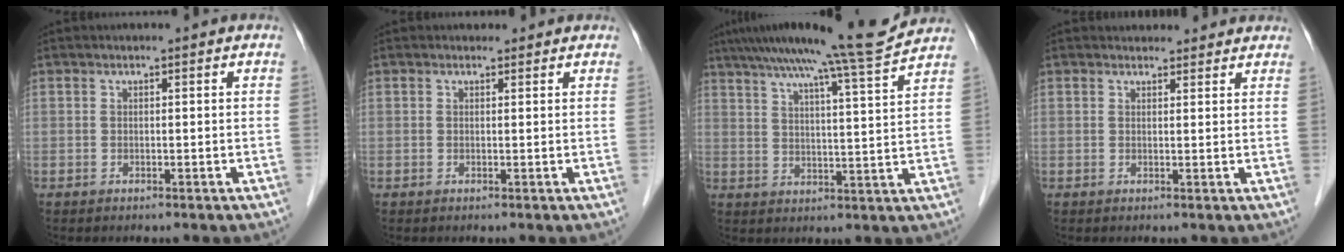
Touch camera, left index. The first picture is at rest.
{"total": 1.1, "force": [0.9, 0.6, 0.0], "torque": [-0.003, 0.002, 0.008]}
{"total": 14.8, "force": [12.7, -1.8, 7.4], "torque": [-0.121, -0.013, 0.176]}
{"total": 5.2, "force": [4.8, 1.8, 0.9], "torque": [-0.002, 0.016, 0.052]}